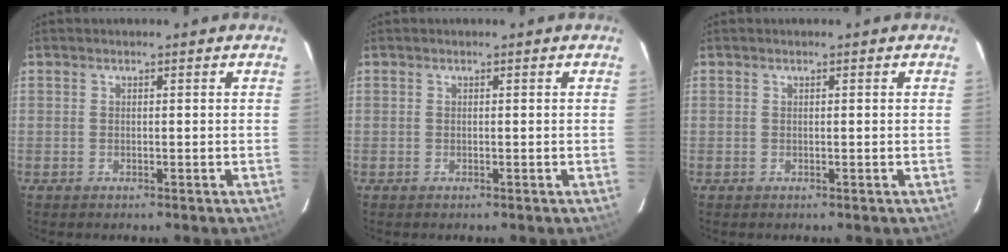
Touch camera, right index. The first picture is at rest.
{"total": 0.0}
{"total": 0.0}